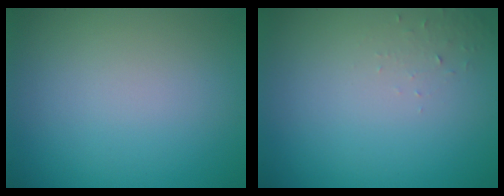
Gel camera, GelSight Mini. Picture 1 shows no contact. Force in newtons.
{"total": 1.0, "press": 0.9, "slide": 0.1}